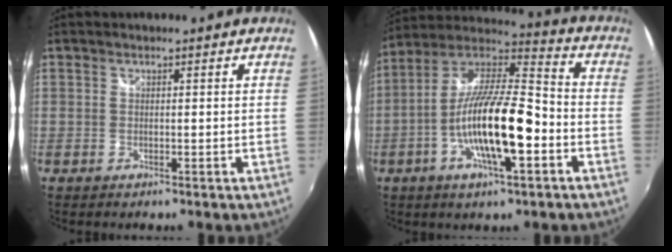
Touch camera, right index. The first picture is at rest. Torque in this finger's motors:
{"motor_torque": [1.60, -0.54, 1.05, 0.21]}